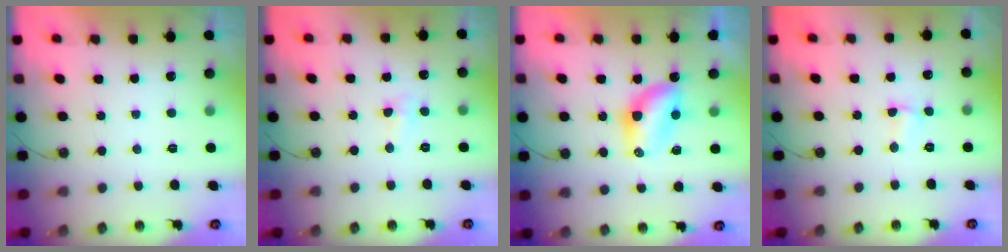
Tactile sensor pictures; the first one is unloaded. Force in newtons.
{"total": 3.4, "press": 3.3, "slide": 0.7}
{"total": 6.6, "press": 6.6, "slide": 0.3}
{"total": 1.8, "press": 1.7, "slide": 0.5}